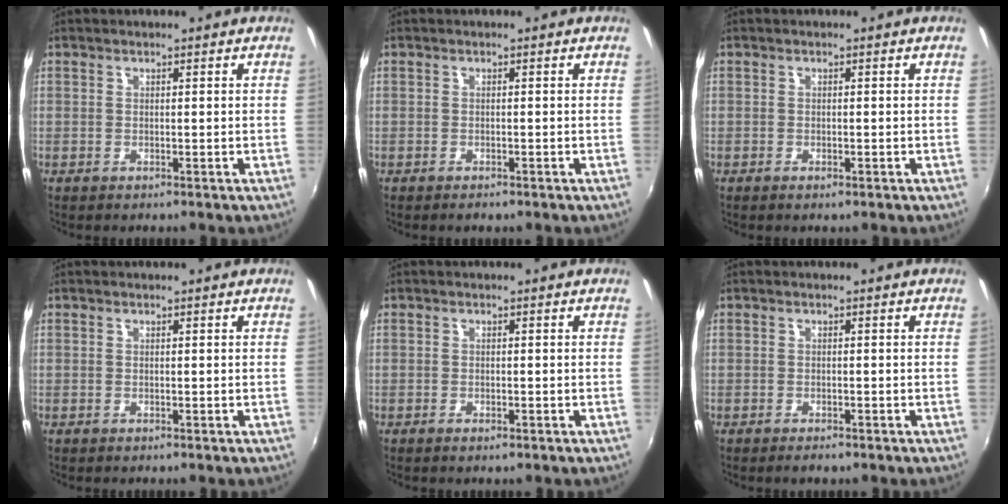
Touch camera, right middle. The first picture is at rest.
{"total": 1.3, "force": [-1.0, 0.5, 0.6], "torque": [-0.013, -0.004, -0.017]}
{"total": 0.8, "force": [-0.5, 0.4, 0.4], "torque": [-0.008, -0.003, -0.010]}
{"total": 0.0}
{"total": 1.0, "force": [-0.7, 0.4, 0.6], "torque": [-0.010, -0.003, -0.012]}
{"total": 1.8, "force": [-1.4, 0.6, 0.9], "torque": [-0.021, -0.005, -0.024]}